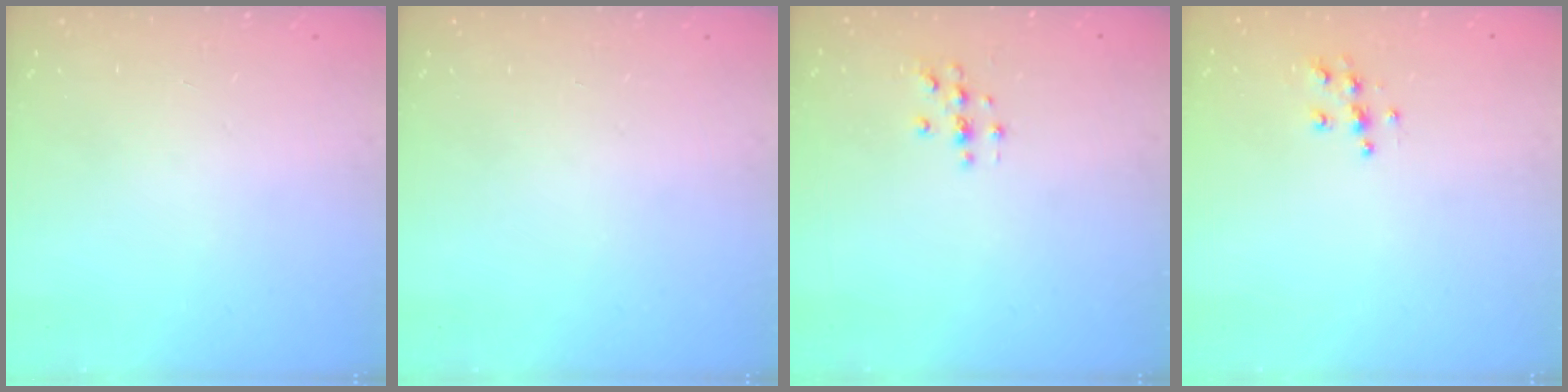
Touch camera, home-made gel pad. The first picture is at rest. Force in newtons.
{"total": 0.0}
{"total": 2.0, "press": 2.0, "slide": 0.2}
{"total": 6.4, "press": 6.4, "slide": 0.3}